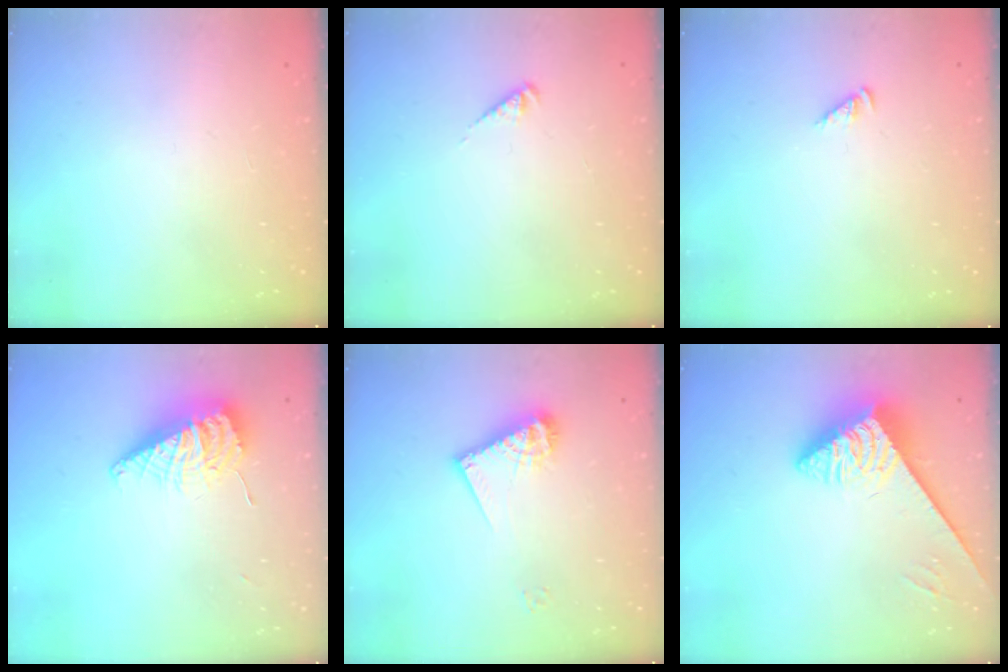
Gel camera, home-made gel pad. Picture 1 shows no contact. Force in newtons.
{"total": 2.3, "press": 2.2, "slide": 0.5}
{"total": 2.4, "press": 2.4, "slide": 0.5}
{"total": 9.8, "press": 9.8, "slide": 1.1}
{"total": 10.7, "press": 10.7, "slide": 0.7}
{"total": 3.9, "press": 3.9, "slide": 0.8}